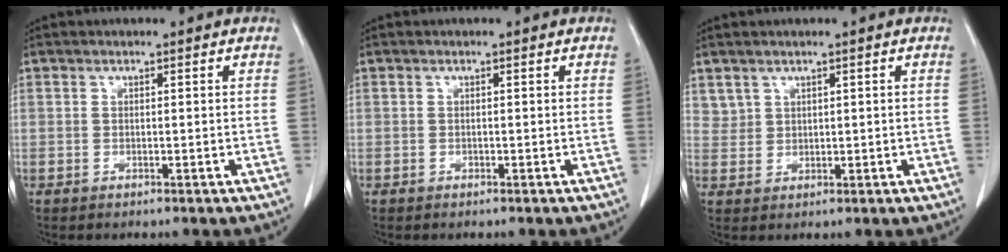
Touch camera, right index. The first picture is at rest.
{"total": 0.0}
{"total": 4.6, "force": [3.2, 3.4, 0.2], "torque": [-0.002, 0.005, 0.076]}